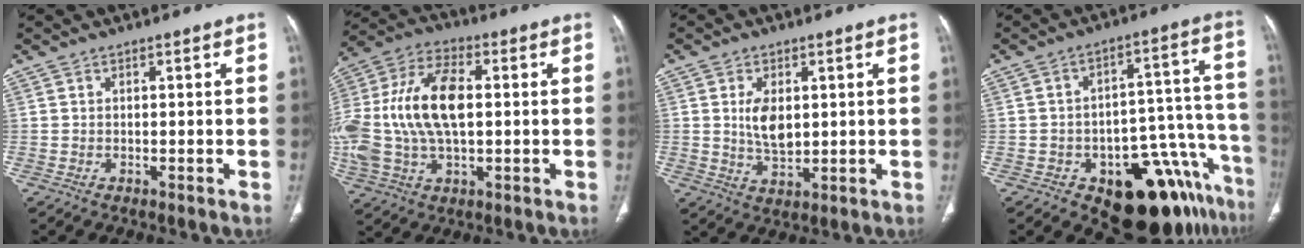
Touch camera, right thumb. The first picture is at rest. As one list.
[{"total": 22.3, "force": [1.0, 12.2, 18.6], "torque": [-0.422, 0.015, 0.017]}, {"total": 6.5, "force": [1.1, 3.8, 5.1], "torque": [-0.083, -0.010, 0.027]}, {"total": 19.1, "force": [-11.8, 8.0, 12.7], "torque": [-0.070, 0.103, -0.158]}]